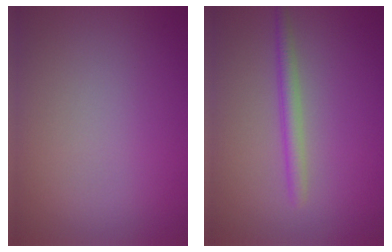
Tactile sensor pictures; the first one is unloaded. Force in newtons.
{"total": 1.9, "press": 1.9, "slide": 0.1}